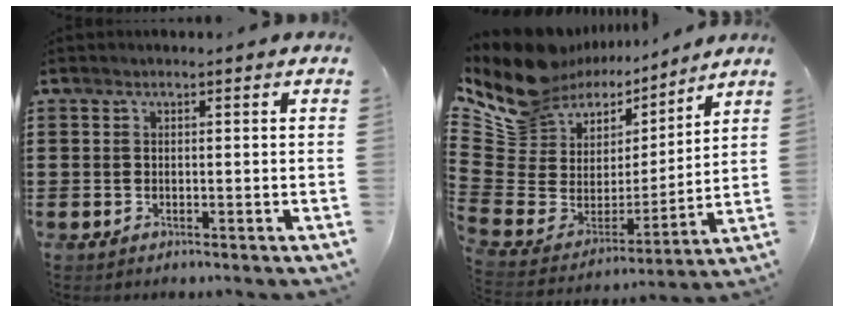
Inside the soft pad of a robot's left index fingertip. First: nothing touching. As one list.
[{"total": 12.2, "force": [9.1, 7.5, 3.0], "torque": [-0.122, -0.068, 0.164]}]